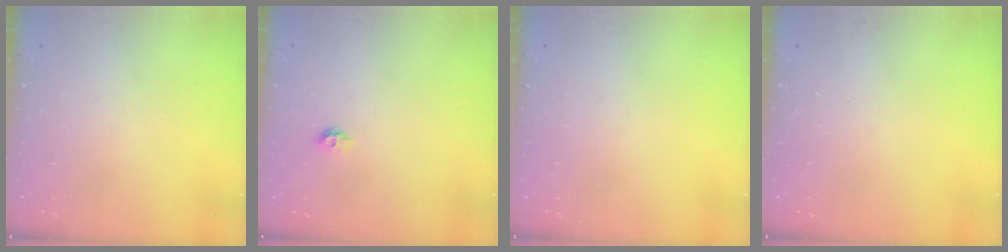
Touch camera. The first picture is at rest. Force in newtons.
{"total": 4.6, "press": 4.6, "slide": 0.6}
{"total": 0.0}
{"total": 0.0}